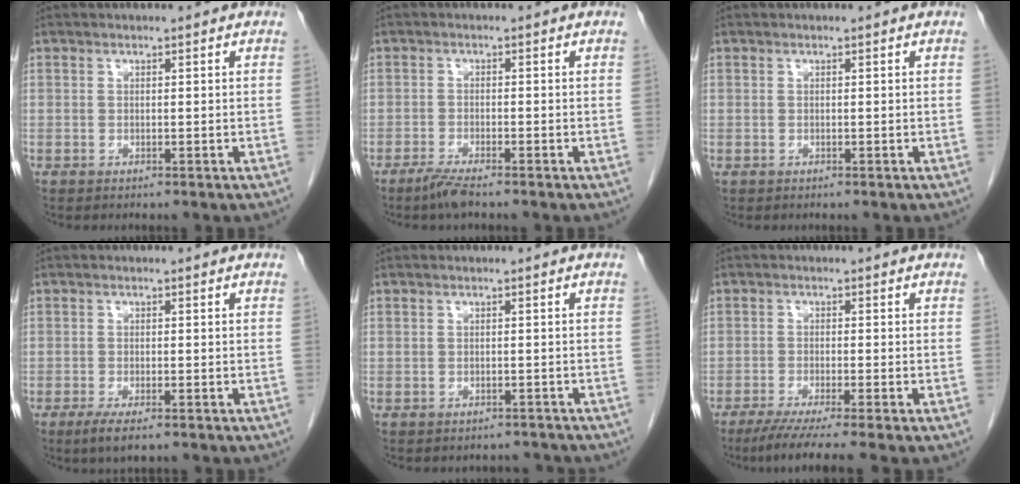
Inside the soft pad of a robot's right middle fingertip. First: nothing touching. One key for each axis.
{"total": 3.0, "fx": -2.4, "fy": 0.1, "fz": 1.8, "tx": -0.043, "ty": -0.007, "tz": -0.049}
{"total": 0.0}
{"total": 3.6, "fx": -2.3, "fy": 0.7, "fz": 2.6, "tx": -0.049, "ty": -0.008, "tz": -0.037}
{"total": 2.9, "fx": -2.6, "fy": 1.1, "fz": -0.1, "tx": 0.005, "ty": 0.002, "tz": -0.034}
{"total": 7.4, "fx": -5.8, "fy": -1.0, "fz": 4.6, "tx": -0.064, "ty": -0.022, "tz": -0.091}